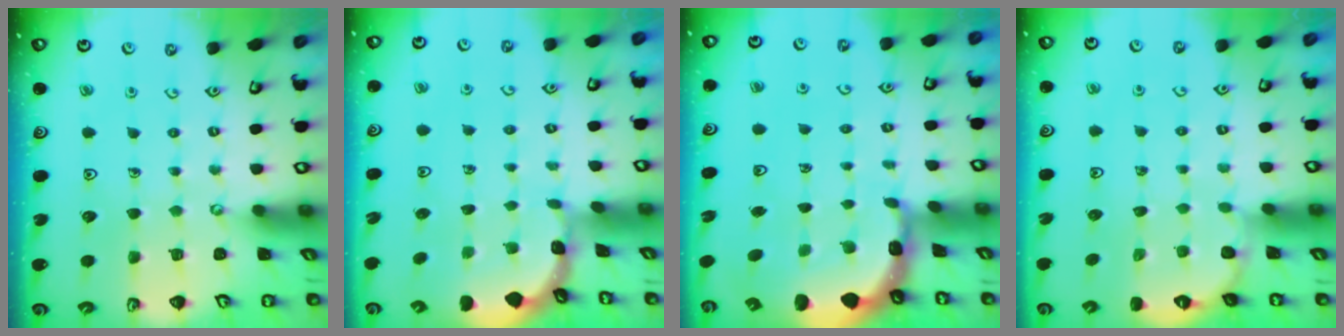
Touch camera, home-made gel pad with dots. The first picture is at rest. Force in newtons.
{"total": 0.7, "press": 0.7, "slide": 0.3}
{"total": 2.2, "press": 2.0, "slide": 0.9}
{"total": 2.4, "press": 2.3, "slide": 0.7}